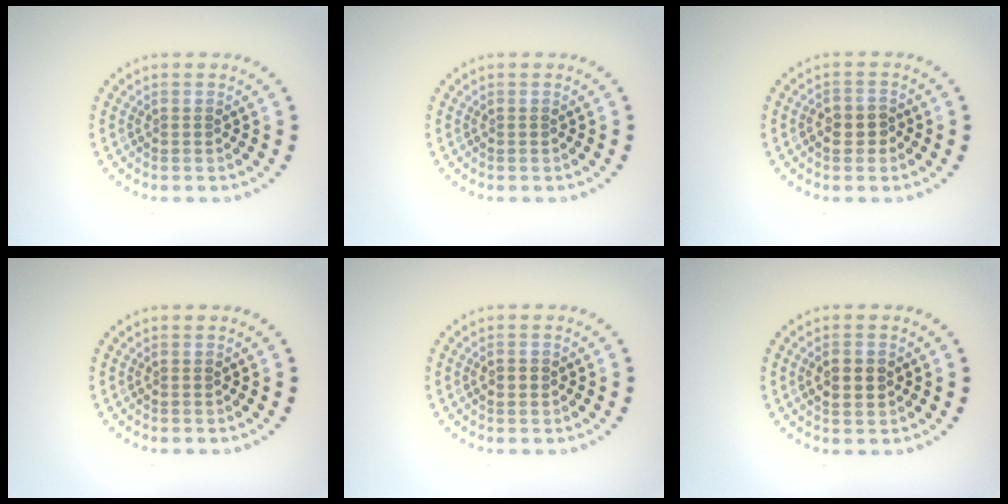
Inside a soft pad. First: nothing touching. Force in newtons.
{"total": 0.0}
{"total": 2.0, "press": 1.9, "slide": 0.5}
{"total": 0.0}
{"total": 1.4, "press": 1.4, "slide": 0.0}
{"total": 2.4, "press": 2.4, "slide": 0.1}